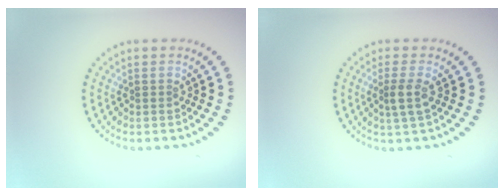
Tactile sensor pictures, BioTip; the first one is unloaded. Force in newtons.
{"total": 1.9, "press": 1.6, "slide": 1.0}